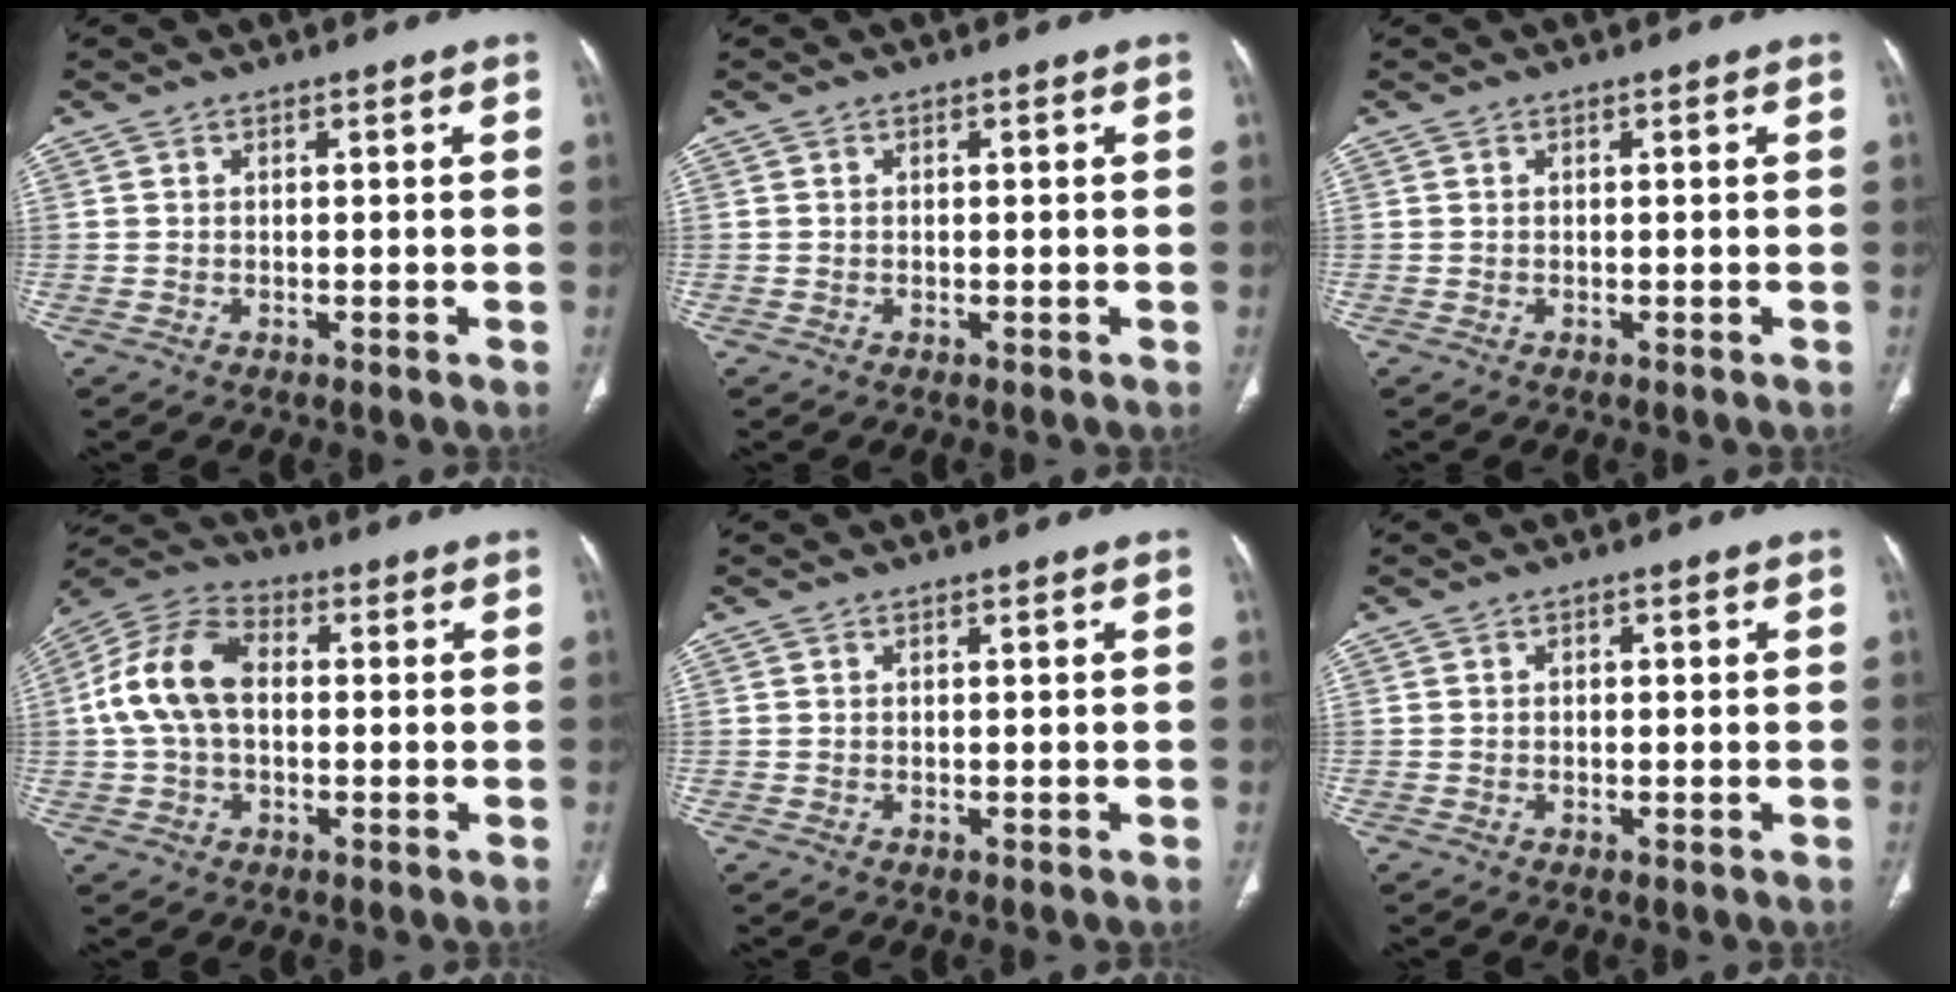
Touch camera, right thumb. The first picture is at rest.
{"total": 0.0}
{"total": 0.0}
{"total": 12.9, "force": [0.7, 8.4, 9.8], "torque": [-0.194, 0.032, 0.002]}
{"total": 0.0}
{"total": 0.9, "force": [0.1, 0.7, 0.6], "torque": [-0.008, 0.004, -0.001]}